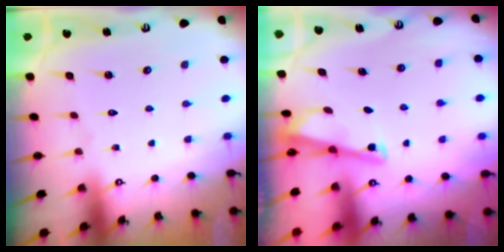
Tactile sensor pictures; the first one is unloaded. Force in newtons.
{"total": 2.9, "press": 2.9, "slide": 0.2}